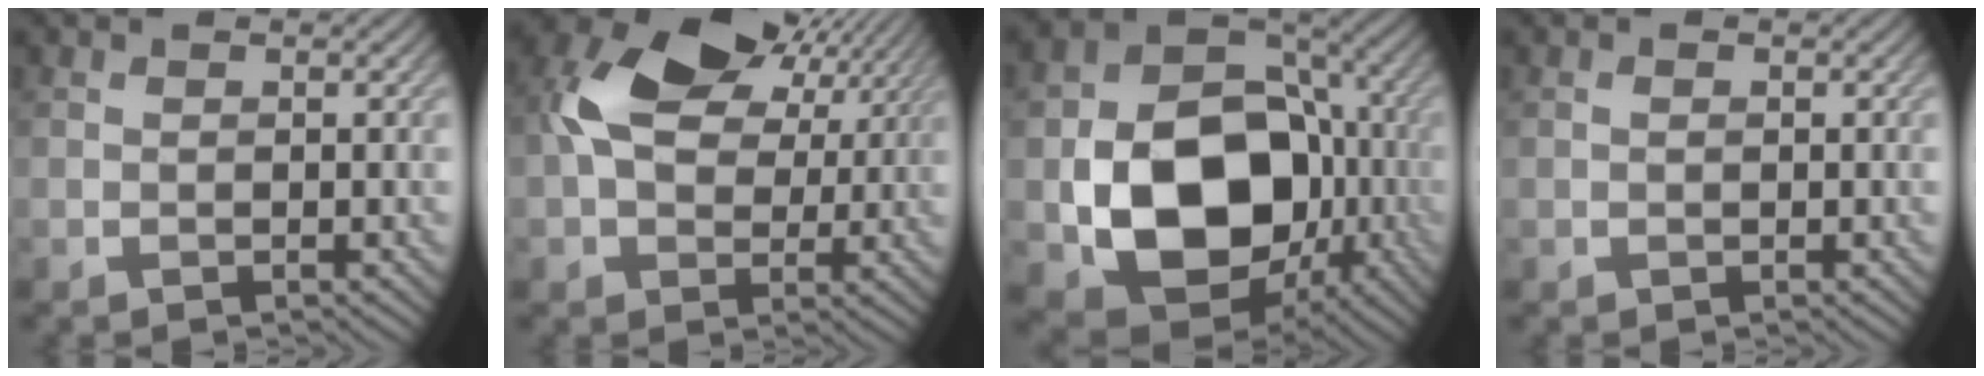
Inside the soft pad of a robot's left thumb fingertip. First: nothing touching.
{"total": 12.4, "force": [3.8, 8.4, 8.3], "torque": [-0.181, 0.012, 0.072]}
{"total": 16.0, "force": [-3.5, 11.7, 10.2], "torque": [-0.166, -0.031, -0.063]}
{"total": 0.7, "force": [0.1, 0.5, 0.5], "torque": [-0.010, 0.001, 0.001]}